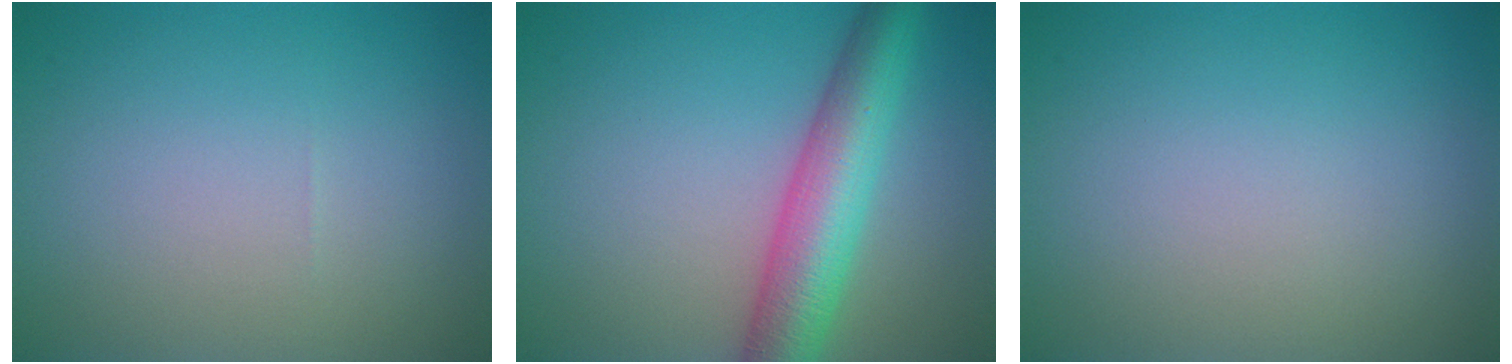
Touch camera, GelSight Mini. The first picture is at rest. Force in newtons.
{"total": 7.0, "press": 7.0, "slide": 0.1}
{"total": 0.0}